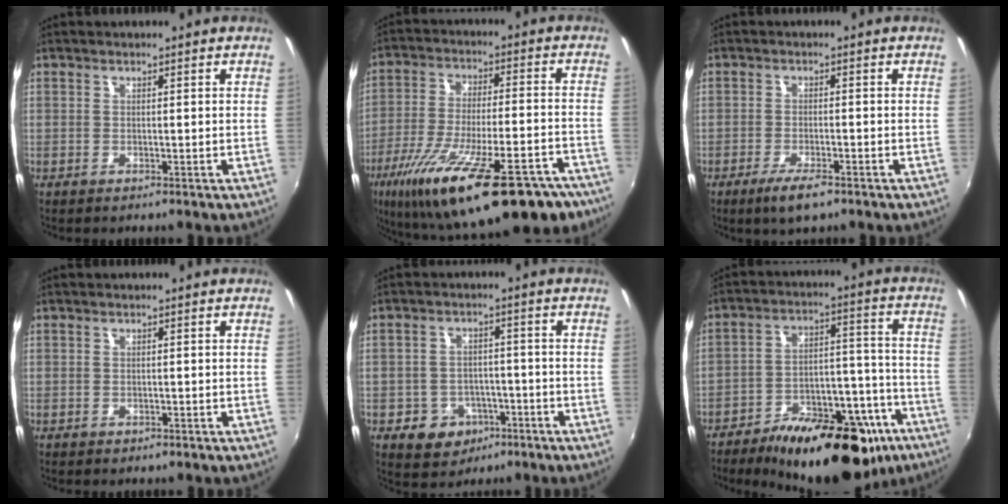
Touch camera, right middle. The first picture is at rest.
{"total": 29.8, "force": [-20.1, 8.4, 20.3], "torque": [-0.352, -0.063, -0.292]}
{"total": 5.1, "force": [-3.3, 1.3, 3.6], "torque": [-0.084, -0.016, -0.060]}
{"total": 0.7, "force": [-0.4, 0.5, 0.2], "torque": [-0.004, -0.002, -0.005]}
{"total": 7.7, "force": [-3.7, 6.3, 2.6], "torque": [-0.068, 0.015, -0.037]}
{"total": 26.4, "force": [-17.6, 10.9, 16.4], "torque": [-0.239, 0.012, -0.234]}